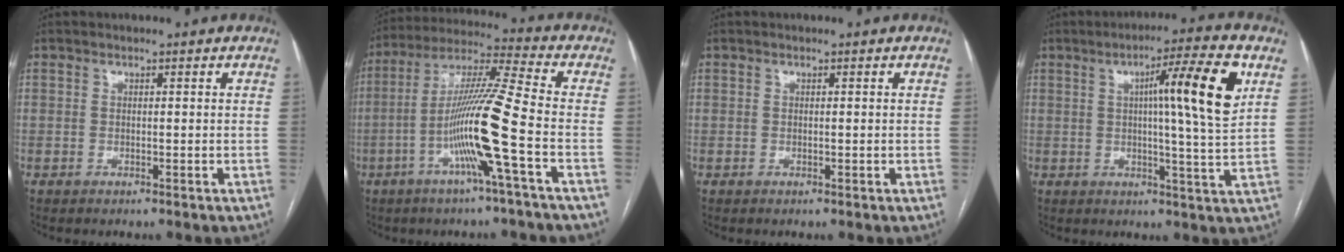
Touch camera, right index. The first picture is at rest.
{"total": 14.0, "force": [-4.4, -1.8, 13.2], "torque": [-0.253, 0.000, -0.090]}
{"total": 0.0}
{"total": 12.4, "force": [3.7, -0.9, 11.8], "torque": [-0.180, 0.005, 0.050]}